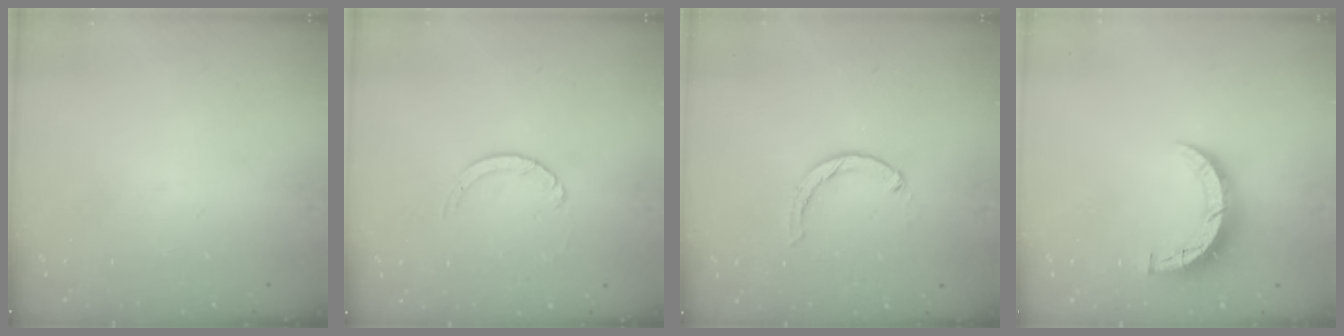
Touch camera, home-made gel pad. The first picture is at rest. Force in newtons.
{"total": 1.3, "press": 1.2, "slide": 0.2}
{"total": 1.9, "press": 1.9, "slide": 0.3}
{"total": 7.5, "press": 7.5, "slide": 0.5}